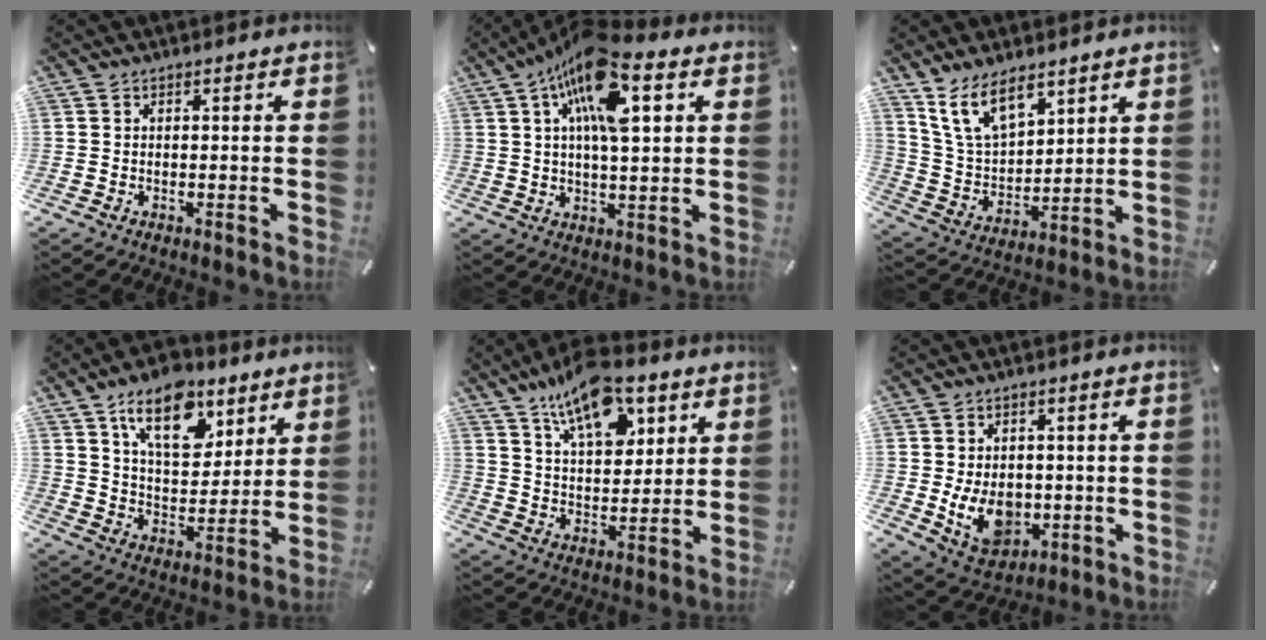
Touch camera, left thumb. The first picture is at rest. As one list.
[{"total": 15.6, "force": [6.6, 6.2, 12.6], "torque": [-0.222, -0.008, 0.110]}, {"total": 11.6, "force": [8.2, 6.1, 5.6], "torque": [-0.143, -0.034, 0.157]}, {"total": 16.4, "force": [9.8, 9.7, 9.0], "torque": [-0.136, -0.046, 0.172]}, {"total": 14.9, "force": [9.7, 7.8, 8.2], "torque": [-0.131, -0.046, 0.173]}, {"total": 10.5, "force": [-1.2, 8.0, 6.6], "torque": [-0.120, -0.001, -0.020]}]